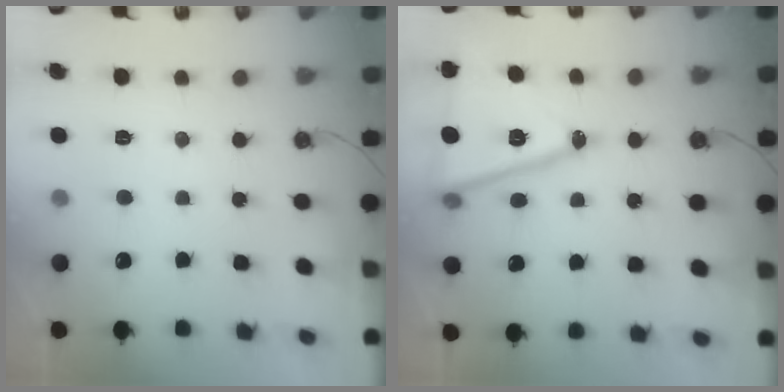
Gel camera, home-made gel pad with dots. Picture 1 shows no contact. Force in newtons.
{"total": 17.8, "press": 17.4, "slide": 3.5}